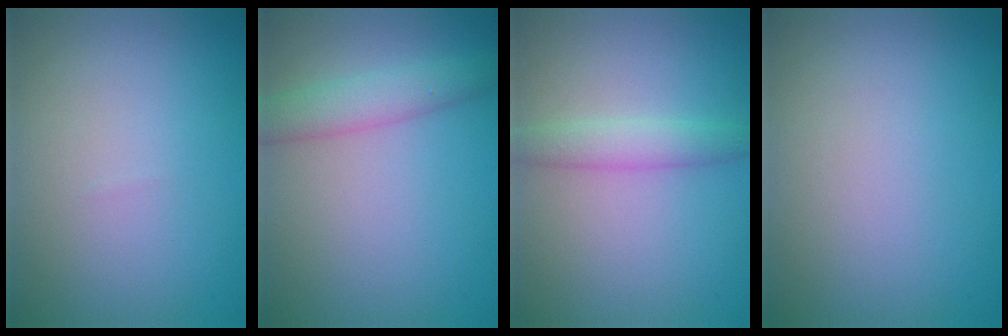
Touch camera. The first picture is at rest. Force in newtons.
{"total": 3.1, "press": 3.1, "slide": 0.1}
{"total": 2.3, "press": 2.3, "slide": 0.2}
{"total": 0.0}